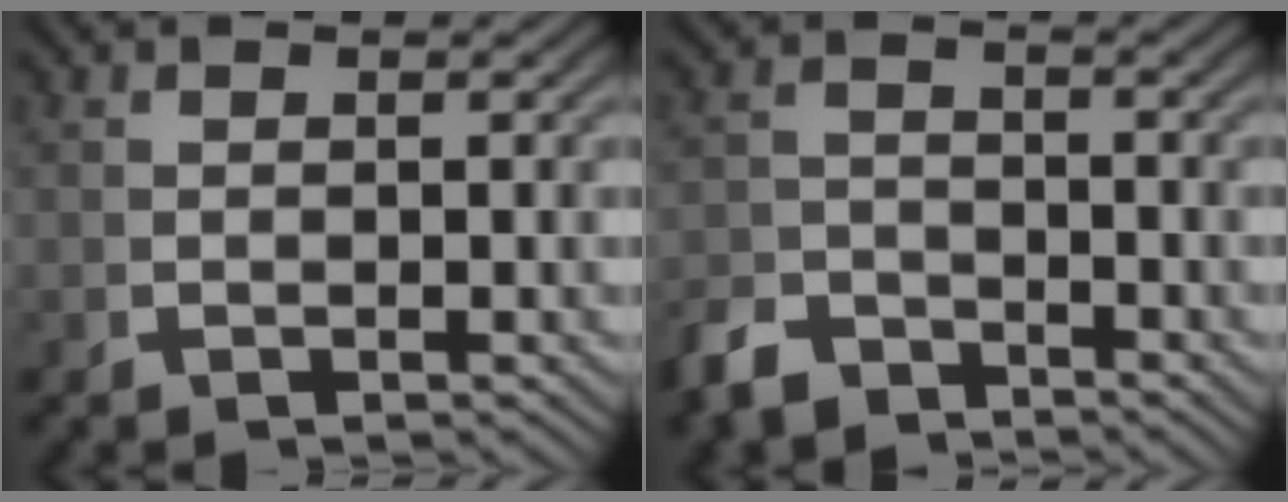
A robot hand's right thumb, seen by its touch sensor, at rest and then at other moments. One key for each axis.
{"total": 3.7, "fx": -3.4, "fy": 1.3, "fz": 0.4, "tx": 0.006, "ty": -0.010, "tz": -0.061}